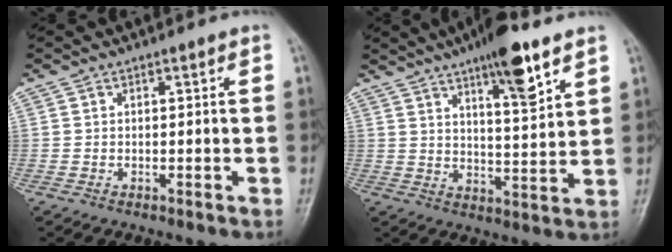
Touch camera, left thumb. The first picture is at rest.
{"total": 9.4, "force": [5.6, 2.2, 7.3], "torque": [-0.101, -0.029, 0.086]}